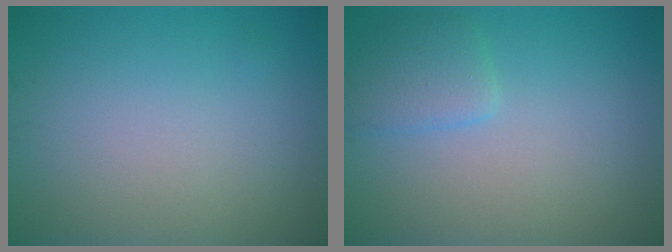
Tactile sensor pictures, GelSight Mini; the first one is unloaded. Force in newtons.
{"total": 2.1, "press": 2.1, "slide": 0.2}